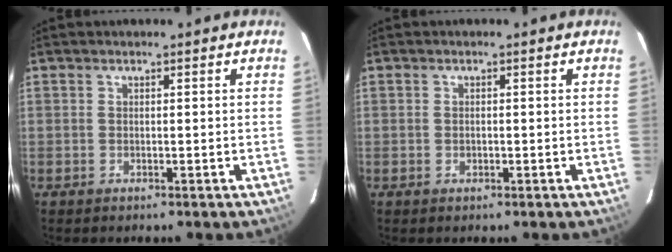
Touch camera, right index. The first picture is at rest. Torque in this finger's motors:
{"motor_torque": [-0.07, -0.03, -0.01, 0.00]}